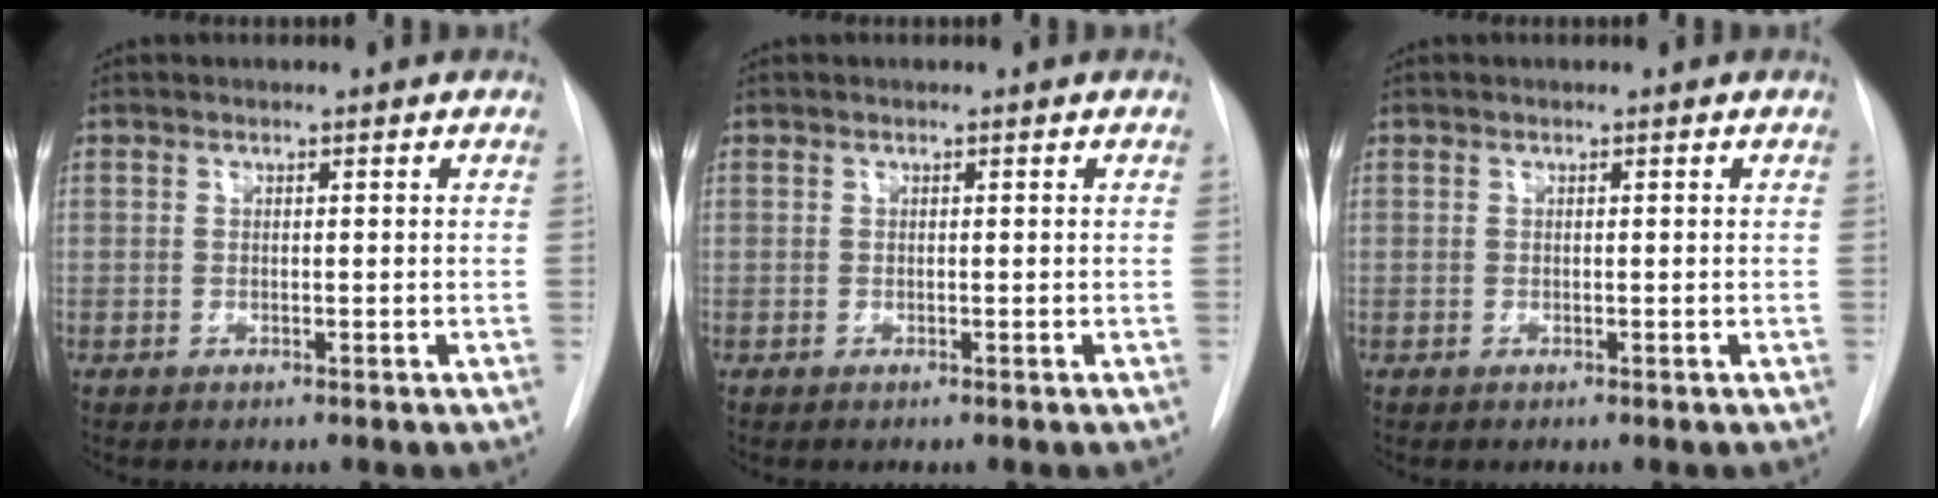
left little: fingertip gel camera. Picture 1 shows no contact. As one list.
[{"total": 0.0}, {"total": 0.0}]